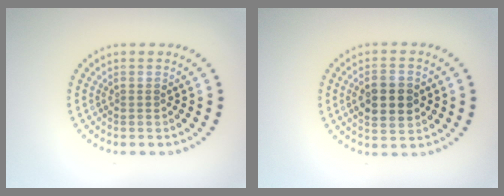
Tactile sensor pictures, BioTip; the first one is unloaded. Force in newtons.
{"total": 4.4, "press": 4.4, "slide": 0.2}